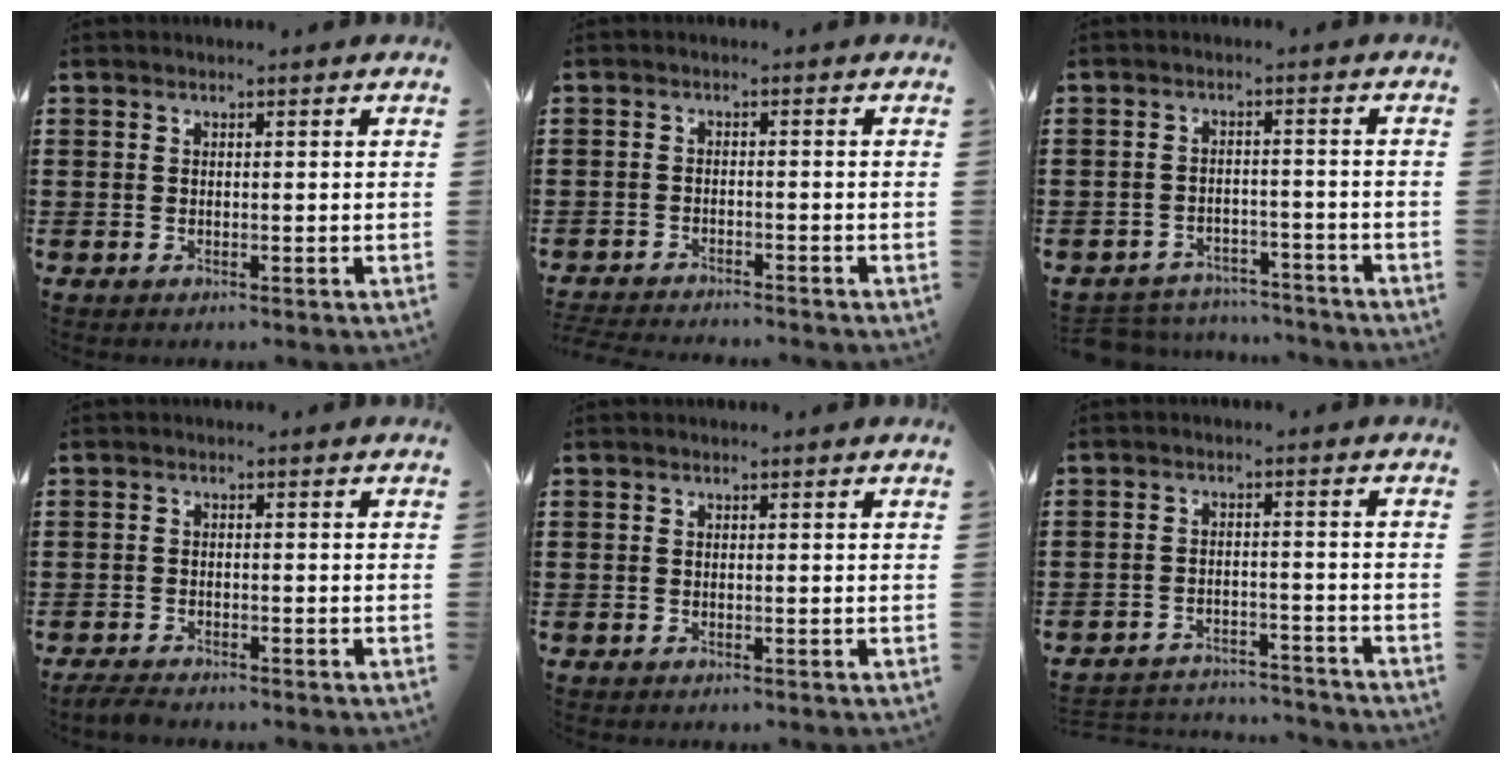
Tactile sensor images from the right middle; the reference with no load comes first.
{"total": 2.3, "force": [-2.3, 0.0, 0.1], "torque": [-0.004, -0.002, -0.049]}
{"total": 3.8, "force": [-3.7, 0.6, -0.1], "torque": [-0.005, 0.002, -0.080]}
{"total": 1.6, "force": [-1.5, 0.2, 0.5], "torque": [-0.020, -0.002, -0.032]}
{"total": 0.0}
{"total": 3.5, "force": [-3.5, 0.5, 0.0], "torque": [-0.007, 0.003, -0.076]}